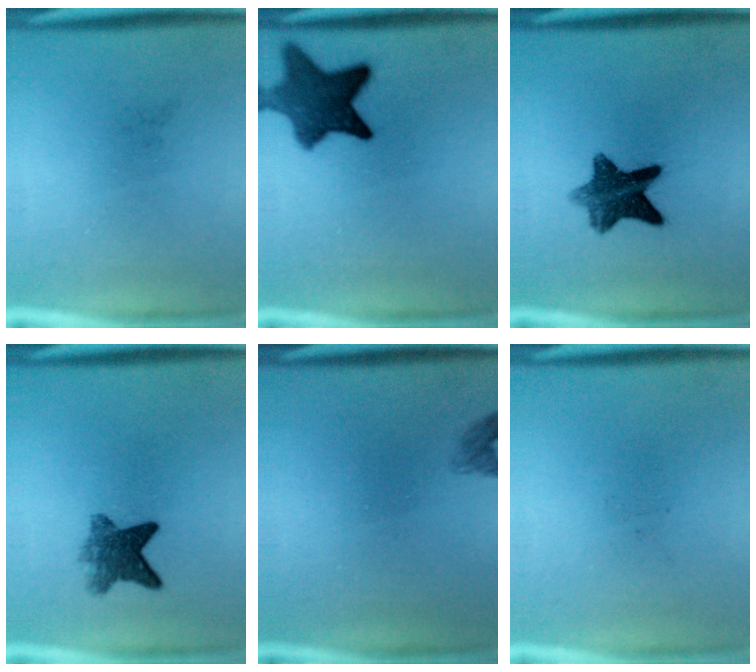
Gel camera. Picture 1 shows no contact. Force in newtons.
{"total": 9.9}
{"total": 8.9}
{"total": 5.9}
{"total": 1.4}
{"total": 0.0}